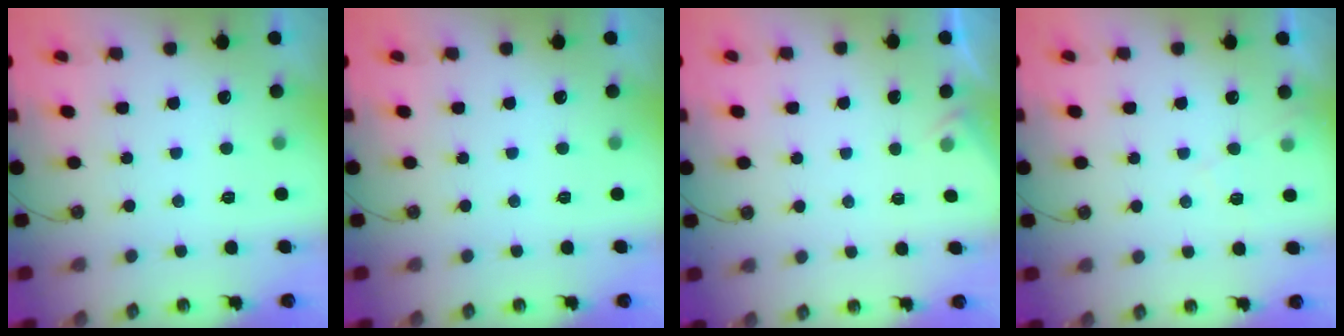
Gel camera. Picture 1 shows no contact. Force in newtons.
{"total": 0.0}
{"total": 2.2, "press": 2.1, "slide": 0.4}
{"total": 5.7, "press": 5.7, "slide": 0.9}